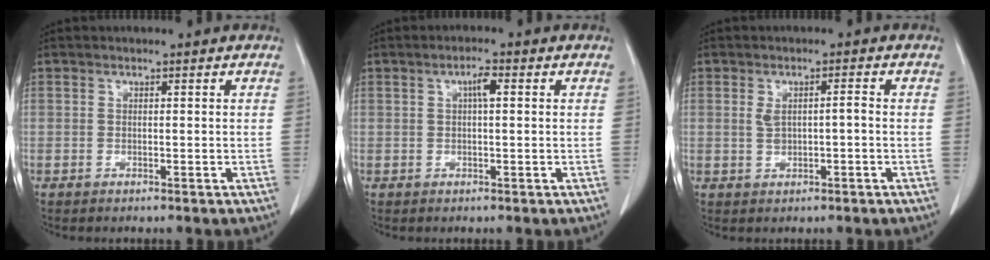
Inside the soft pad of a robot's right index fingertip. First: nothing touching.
{"total": 2.3, "force": [0.6, 0.4, 2.1], "torque": [-0.043, 0.004, 0.009]}
{"total": 2.7, "force": [0.0, 1.0, 2.5], "torque": [-0.050, 0.012, 0.006]}